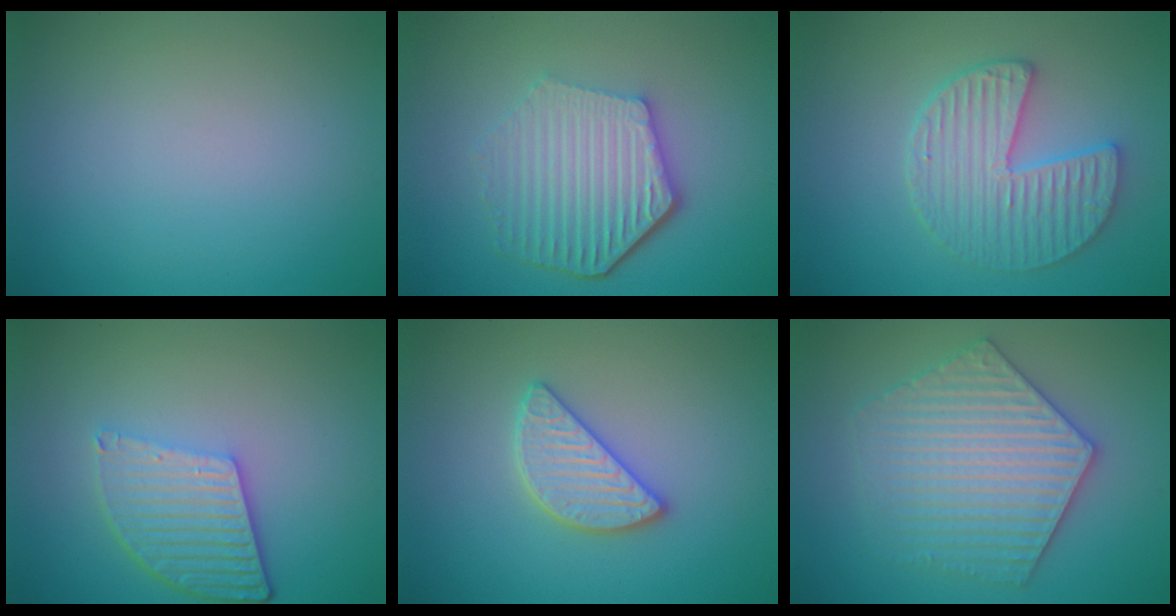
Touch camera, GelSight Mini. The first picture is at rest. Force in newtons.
{"total": 6.1, "press": 4.5, "slide": 4.1}
{"total": 4.5, "press": 4.1, "slide": 2.0}
{"total": 5.1, "press": 3.8, "slide": 3.5}
{"total": 3.0, "press": 3.0, "slide": 0.2}
{"total": 6.1, "press": 6.1, "slide": 1.0}